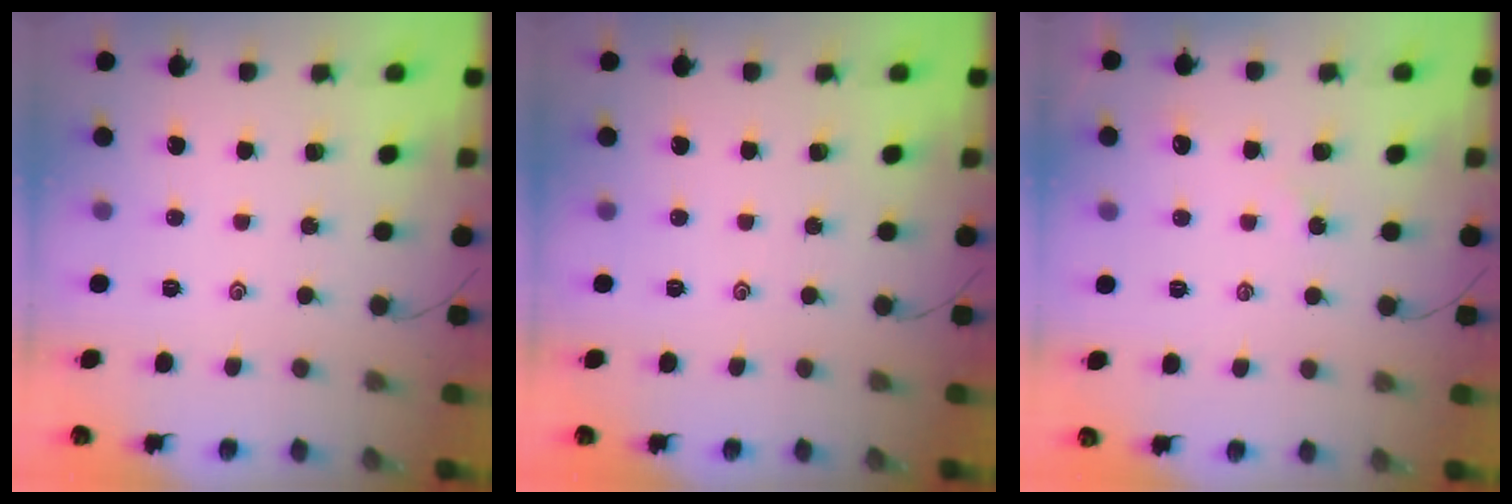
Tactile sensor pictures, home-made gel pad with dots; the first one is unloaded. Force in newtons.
{"total": 0.0}
{"total": 2.9, "press": 2.8, "slide": 0.6}